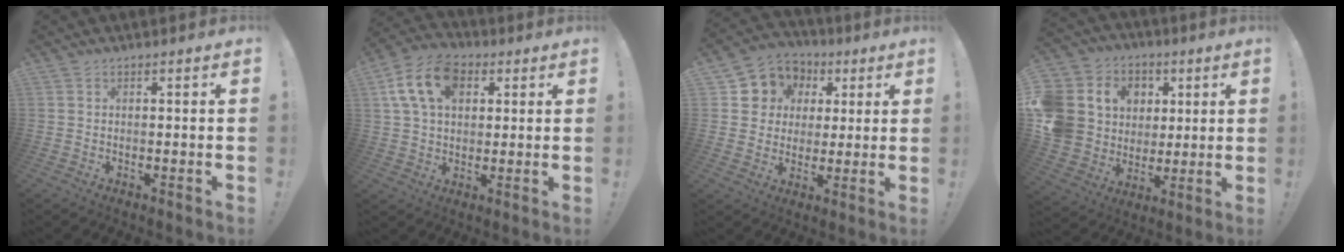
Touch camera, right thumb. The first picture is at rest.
{"total": 14.4, "force": [5.2, 9.9, 9.0], "torque": [-0.155, -0.003, 0.102]}
{"total": 8.9, "force": [2.1, 8.4, 1.9], "torque": [-0.022, -0.015, 0.047]}
{"total": 14.1, "force": [2.6, 13.1, 4.6], "torque": [-0.082, -0.008, 0.080]}